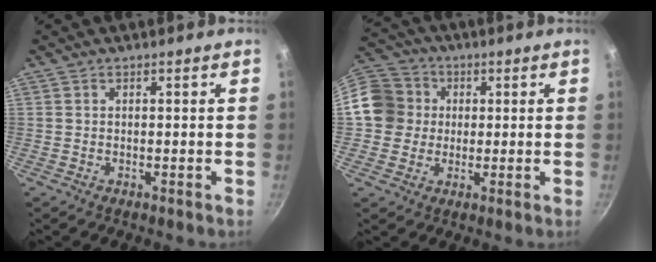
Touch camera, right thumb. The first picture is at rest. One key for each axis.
{"total": 12.4, "fx": 1.1, "fy": 11.5, "fz": 4.5, "tx": -0.066, "ty": 0.030, "tz": 0.007}